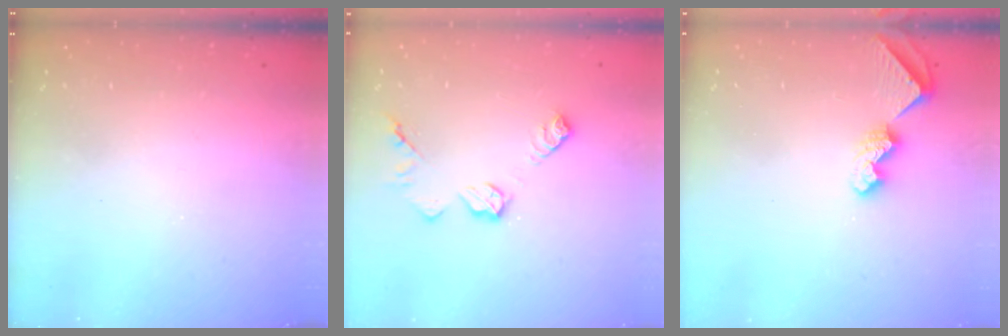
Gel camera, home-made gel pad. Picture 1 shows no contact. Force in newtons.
{"total": 9.1, "press": 9.1, "slide": 0.2}
{"total": 8.0, "press": 8.0, "slide": 0.8}